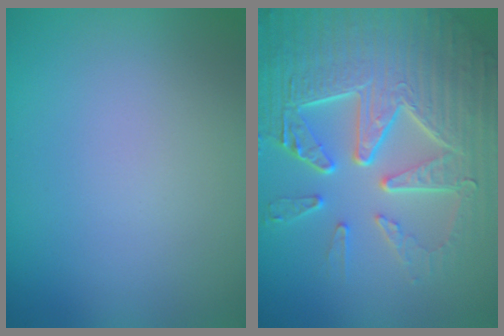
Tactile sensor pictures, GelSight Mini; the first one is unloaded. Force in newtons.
{"total": 9.7, "press": 6.5, "slide": 7.1}